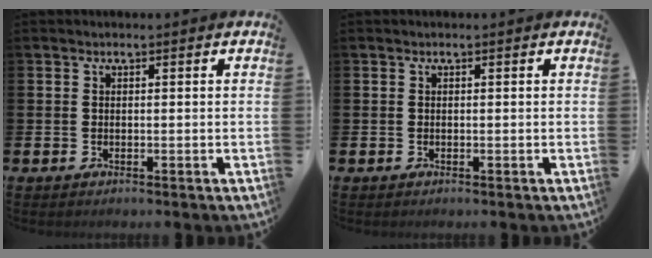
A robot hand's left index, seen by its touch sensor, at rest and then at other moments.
{"total": 0.0}